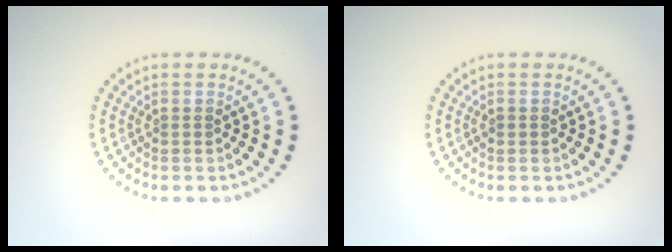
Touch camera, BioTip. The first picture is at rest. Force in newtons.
{"total": 0.5, "press": 0.5, "slide": 0.2}